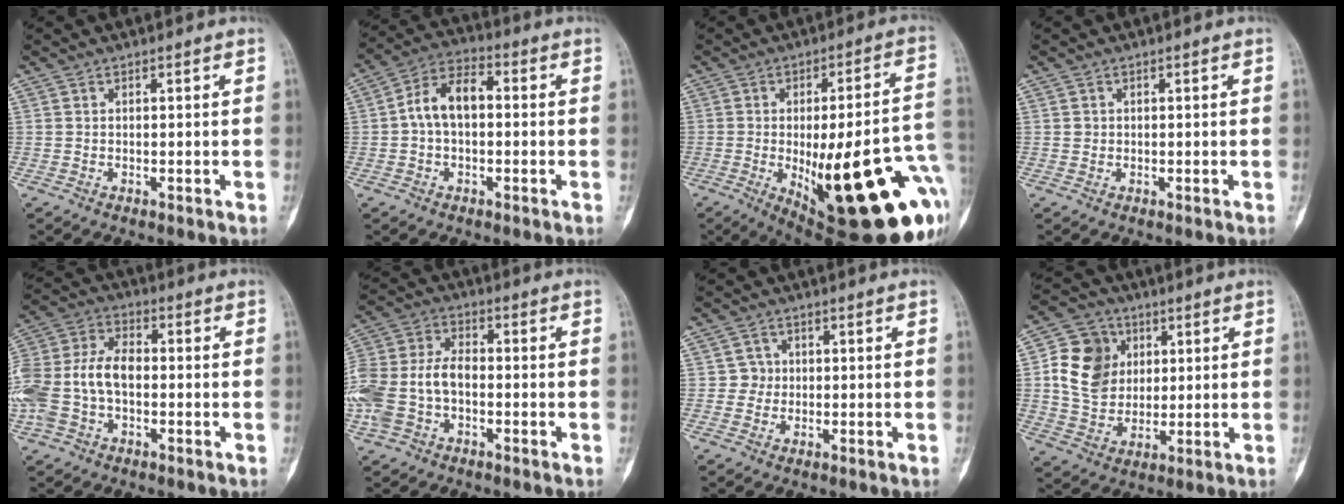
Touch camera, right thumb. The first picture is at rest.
{"total": 8.8, "force": [0.0, 5.4, 6.9], "torque": [-0.120, 0.030, -0.011]}
{"total": 32.1, "force": [-7.1, 9.8, 29.7], "torque": [-0.324, 0.005, -0.077]}
{"total": 0.7, "force": [0.1, 0.6, 0.1], "torque": [0.002, 0.002, 0.002]}
{"total": 15.3, "force": [-2.2, 9.8, 11.5], "torque": [-0.262, 0.034, -0.043]}
{"total": 14.1, "force": [-3.0, 9.3, 10.2], "torque": [-0.235, 0.032, -0.060]}
{"total": 2.5, "force": [0.1, 2.5, 0.1], "torque": [0.019, 0.007, -0.006]}
{"total": 12.7, "force": [2.8, 10.4, 6.8], "torque": [-0.096, 0.000, 0.053]}